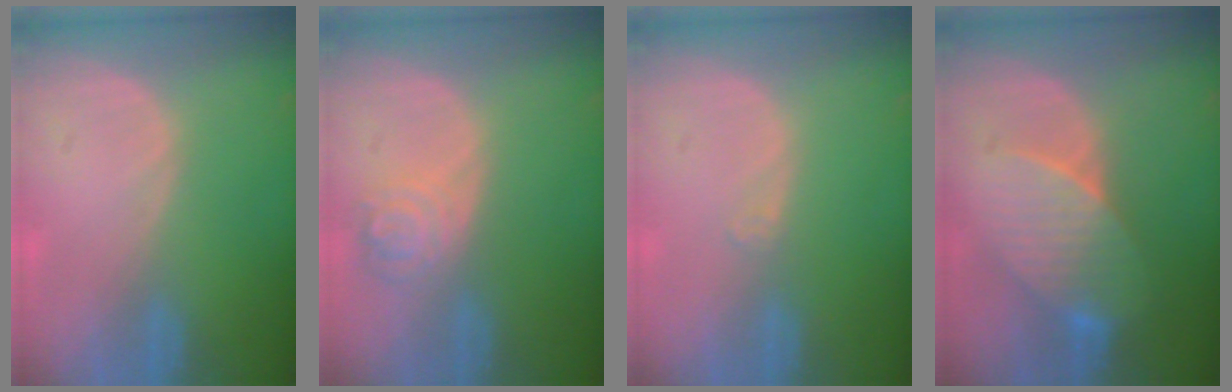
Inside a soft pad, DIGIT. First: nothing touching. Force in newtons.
{"total": 4.7, "press": 4.2, "slide": 2.1}
{"total": 0.9, "press": 0.7, "slide": 0.6}
{"total": 7.2, "press": 7.1, "slide": 1.1}